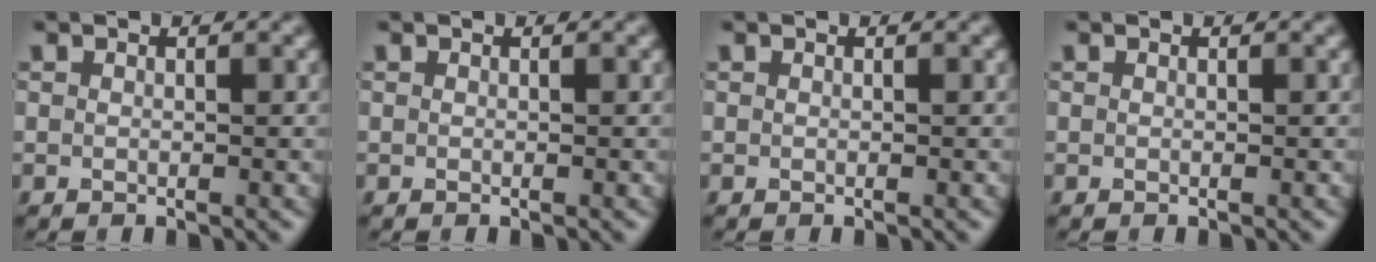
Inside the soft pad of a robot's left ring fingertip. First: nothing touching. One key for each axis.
{"total": 0.0}
{"total": 0.0}
{"total": 0.0}